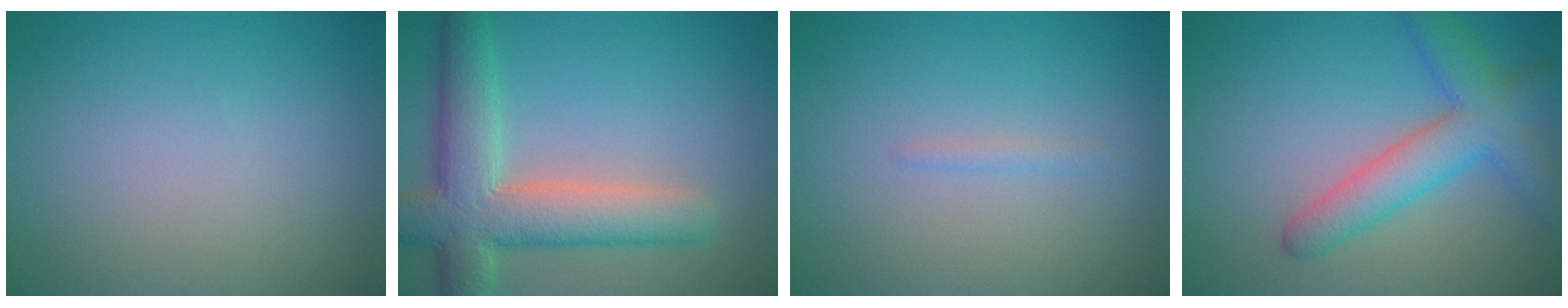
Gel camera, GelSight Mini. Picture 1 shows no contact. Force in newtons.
{"total": 8.0, "press": 8.0, "slide": 0.5}
{"total": 0.8, "press": 0.7, "slide": 0.1}
{"total": 5.5, "press": 5.5, "slide": 0.2}